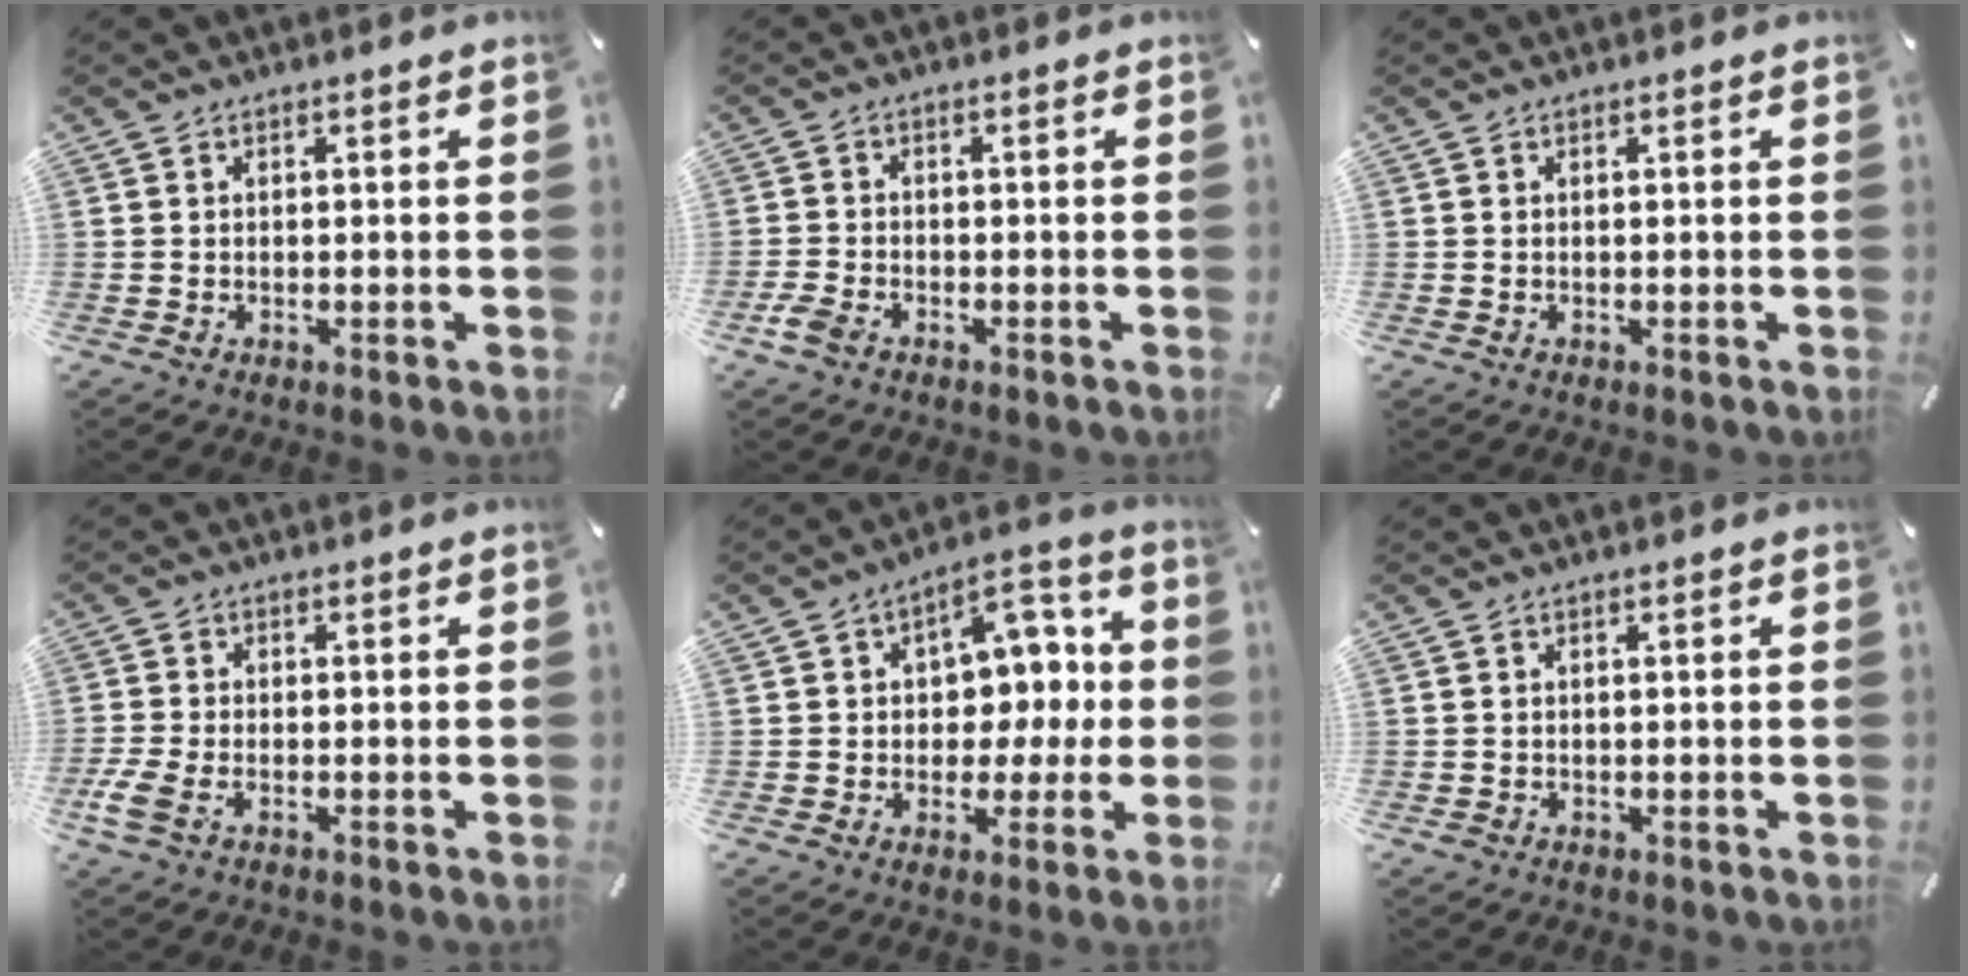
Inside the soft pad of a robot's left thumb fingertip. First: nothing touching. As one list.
[{"total": 3.3, "force": [-2.1, 1.8, 1.8], "torque": [-0.057, -0.001, -0.046]}, {"total": 0.0}, {"total": 4.2, "force": [-2.0, 2.2, 3.0], "torque": [-0.082, -0.006, -0.042]}, {"total": 10.1, "force": [0.8, 8.4, 5.6], "torque": [-0.056, -0.008, 0.016]}, {"total": 0.7, "force": [-0.2, 0.7, 0.1], "torque": [-0.002, 0.002, -0.006]}]